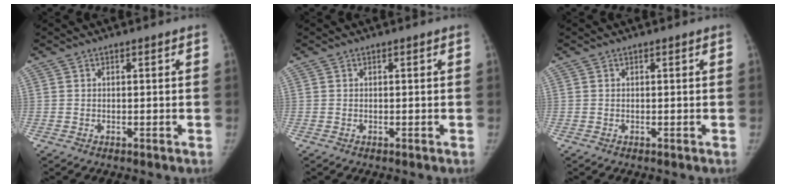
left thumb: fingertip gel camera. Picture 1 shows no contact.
{"total": 0.0}
{"total": 0.0}